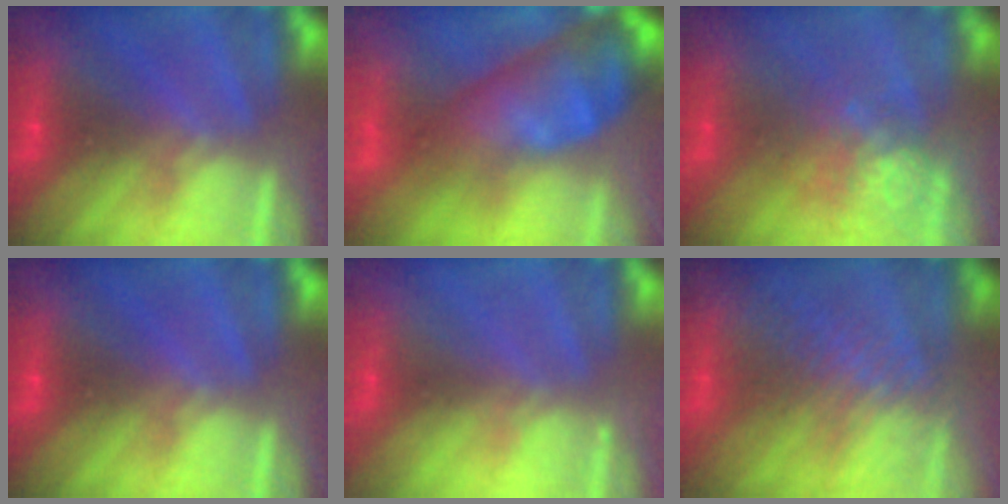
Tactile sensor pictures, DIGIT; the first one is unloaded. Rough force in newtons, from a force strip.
{"total": 7.6}
{"total": 3.5}
{"total": 0.0}
{"total": 2.2}
{"total": 8.3}